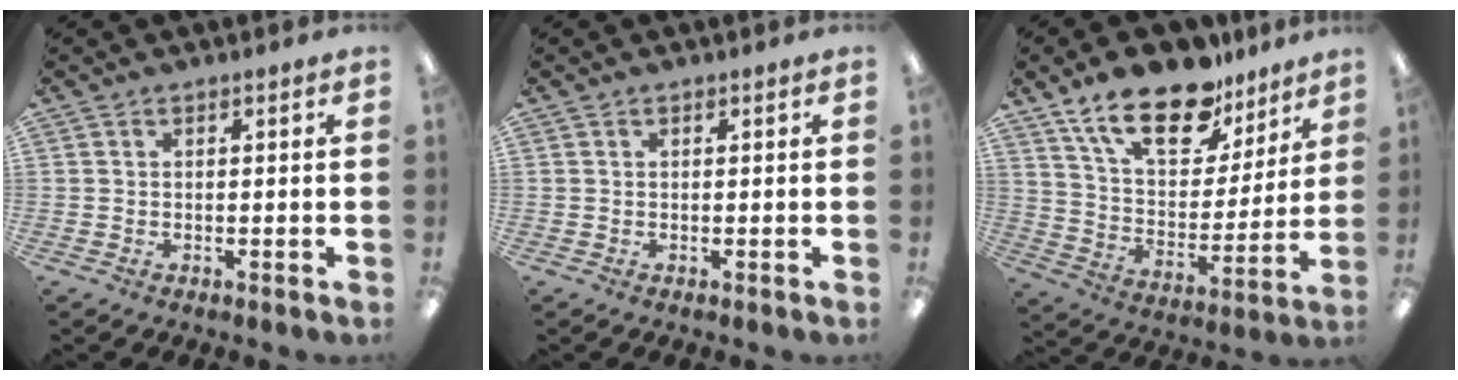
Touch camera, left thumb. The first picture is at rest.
{"total": 0.0}
{"total": 19.5, "force": [13.8, 8.8, 10.5], "torque": [-0.188, -0.075, 0.244]}